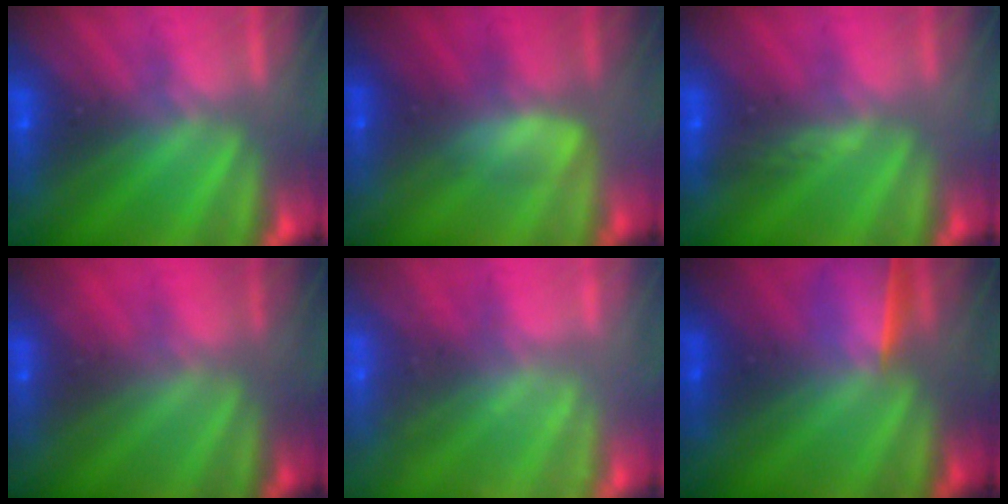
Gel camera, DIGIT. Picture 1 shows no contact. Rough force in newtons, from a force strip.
{"total": 2.5}
{"total": 2.8}
{"total": 2.5}
{"total": 2.3}
{"total": 1.5}